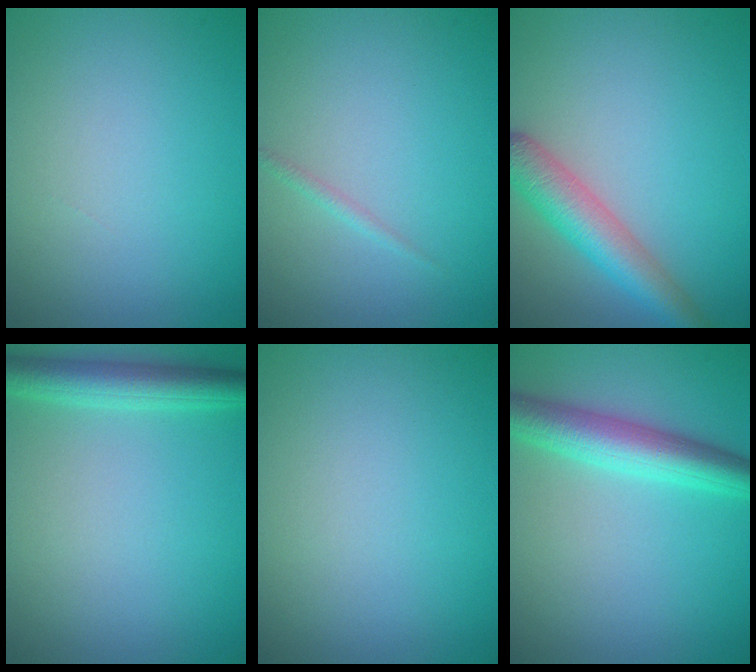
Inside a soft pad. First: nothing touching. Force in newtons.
{"total": 0.7, "press": 0.7, "slide": 0.0}
{"total": 4.5, "press": 4.5, "slide": 0.2}
{"total": 3.8, "press": 3.8, "slide": 0.2}
{"total": 0.0}
{"total": 5.2, "press": 5.2, "slide": 0.0}